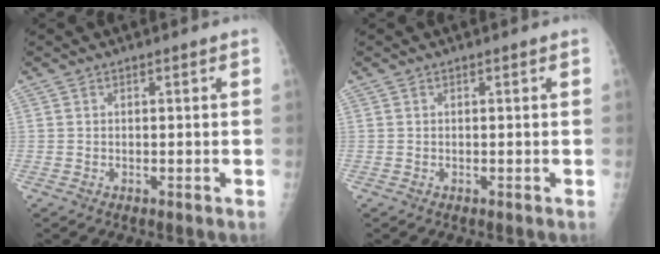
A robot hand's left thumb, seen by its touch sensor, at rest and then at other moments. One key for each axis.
{"total": 0.0}